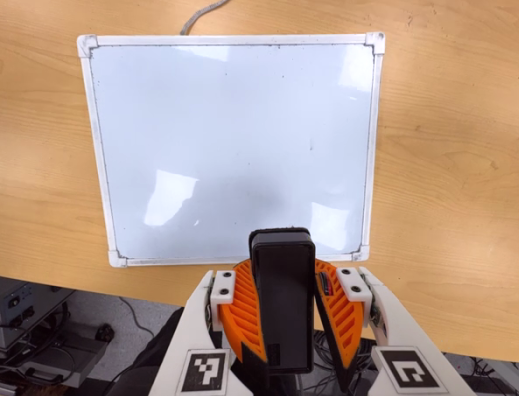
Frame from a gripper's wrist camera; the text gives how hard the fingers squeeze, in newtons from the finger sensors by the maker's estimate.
{"total": 12.6, "left": 11.7, "right": 13.5}